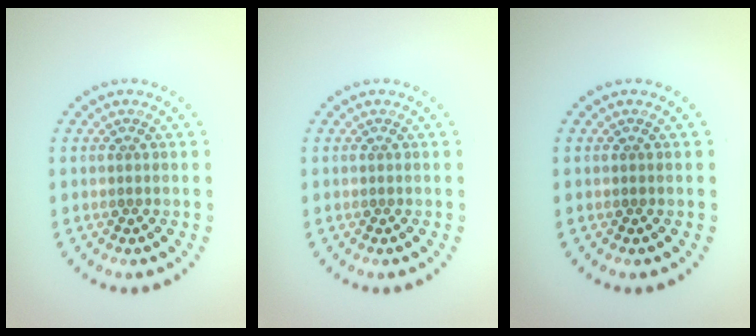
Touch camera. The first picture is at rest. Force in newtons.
{"total": 0.0}
{"total": 0.0}